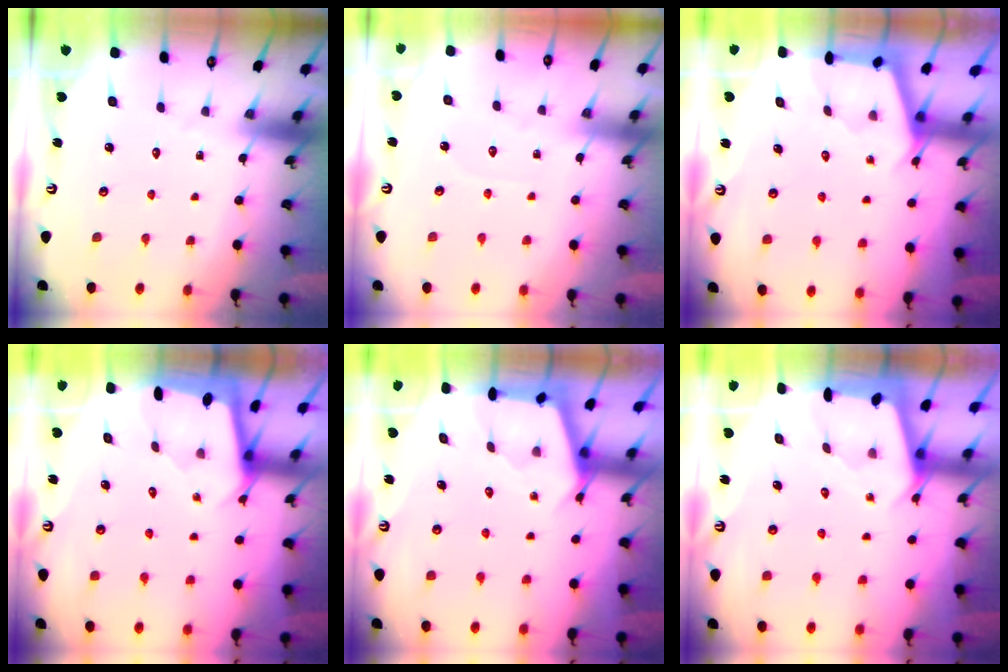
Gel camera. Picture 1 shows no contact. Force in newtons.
{"total": 2.7, "press": 2.6, "slide": 0.3}
{"total": 2.9, "press": 2.8, "slide": 0.3}
{"total": 1.8, "press": 1.8, "slide": 0.2}
{"total": 3.0, "press": 3.0, "slide": 0.4}
{"total": 2.4, "press": 2.4, "slide": 0.3}